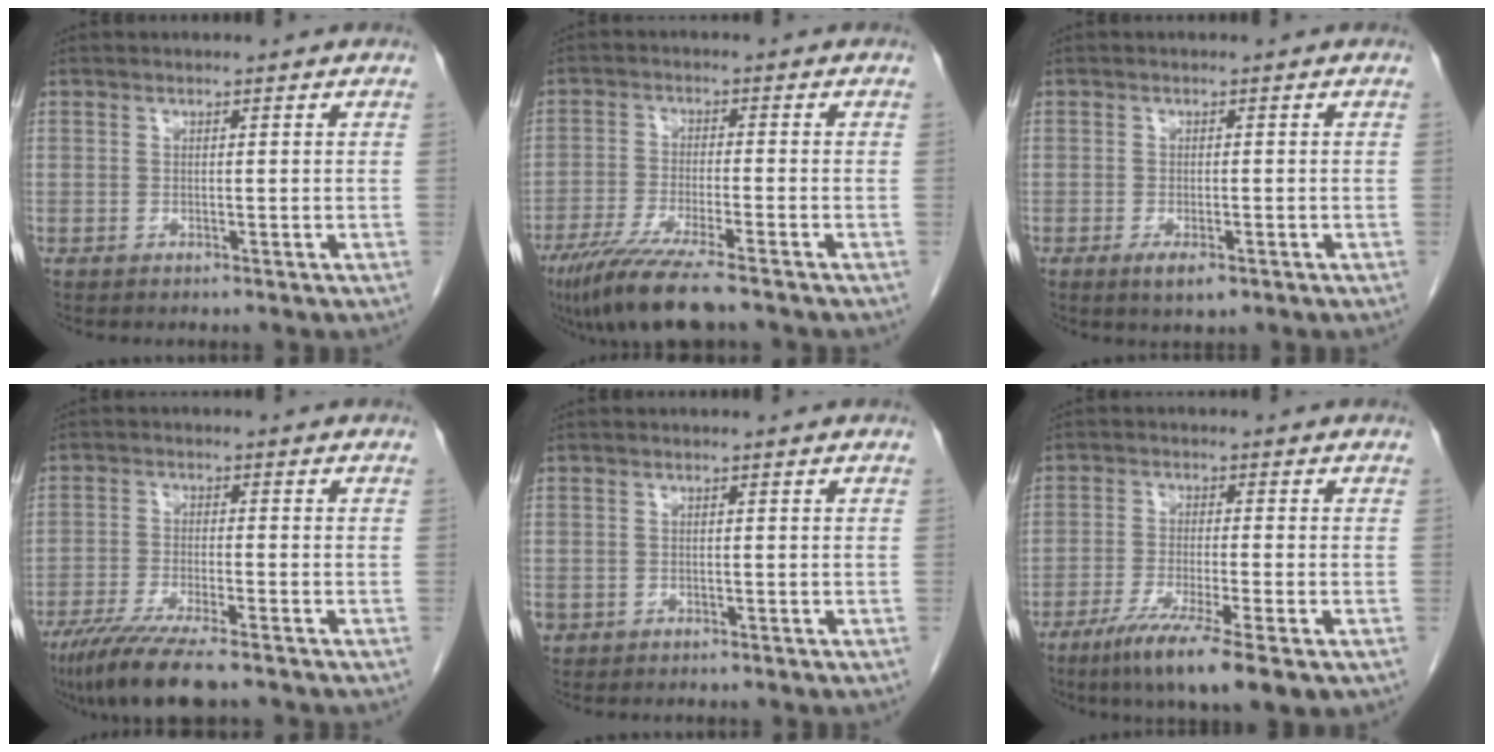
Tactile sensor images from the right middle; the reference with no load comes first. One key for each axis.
{"total": 10.5, "fx": -8.0, "fy": 0.5, "fz": 6.7, "tx": -0.118, "ty": -0.029, "tz": -0.134}
{"total": 5.1, "fx": -3.0, "fy": 0.6, "fz": 4.1, "tx": -0.078, "ty": -0.014, "tz": -0.049}
{"total": 9.7, "fx": -7.4, "fy": 0.8, "fz": 6.2, "tx": -0.104, "ty": -0.024, "tz": -0.124}
{"total": 1.2, "fx": -0.4, "fy": 1.0, "fz": 0.3, "tx": -0.007, "ty": 0.003, "tz": -0.003}
{"total": 10.4, "fx": -6.3, "fy": 0.5, "fz": 8.2, "tx": -0.140, "ty": -0.027, "tz": -0.099}